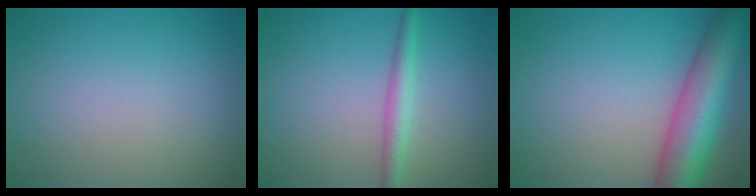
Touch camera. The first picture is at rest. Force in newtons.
{"total": 2.2, "press": 2.2, "slide": 0.1}
{"total": 9.6, "press": 9.6, "slide": 0.3}